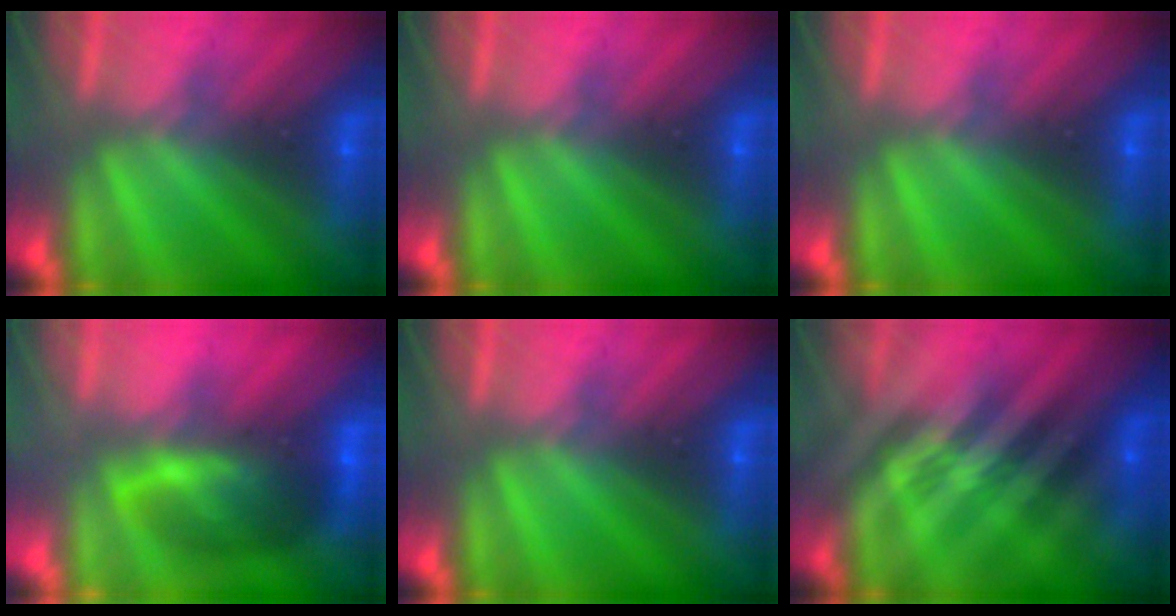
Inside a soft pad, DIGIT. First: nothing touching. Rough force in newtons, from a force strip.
{"total": 0.0}
{"total": 0.0}
{"total": 7.4}
{"total": 0.0}
{"total": 2.4}